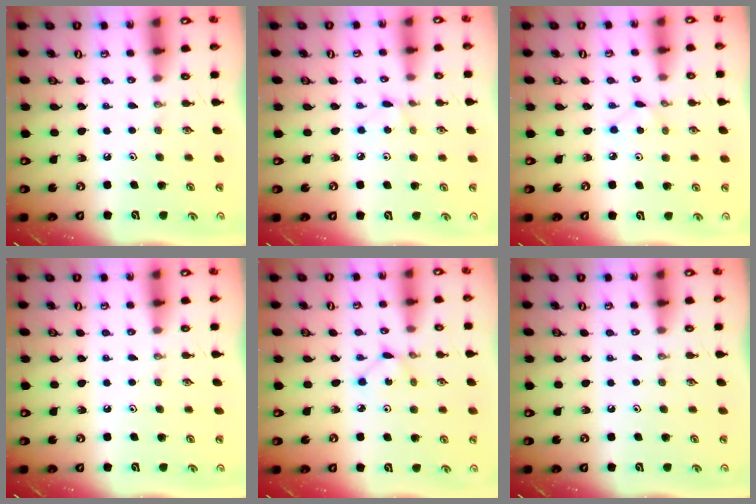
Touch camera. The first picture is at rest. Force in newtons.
{"total": 3.1, "press": 3.1, "slide": 0.4}
{"total": 2.5, "press": 2.5, "slide": 0.3}
{"total": 0.0}
{"total": 1.6, "press": 1.5, "slide": 0.2}
{"total": 0.0}